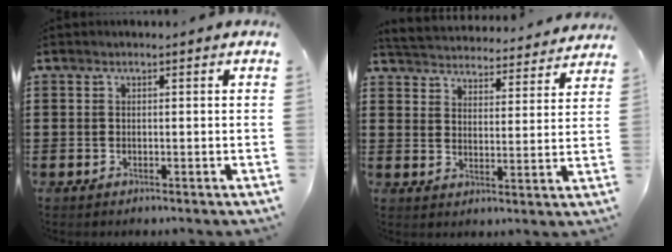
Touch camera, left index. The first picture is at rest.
{"total": 4.2, "force": [4.2, -0.1, -0.4], "torque": [-0.019, -0.036, 0.069]}